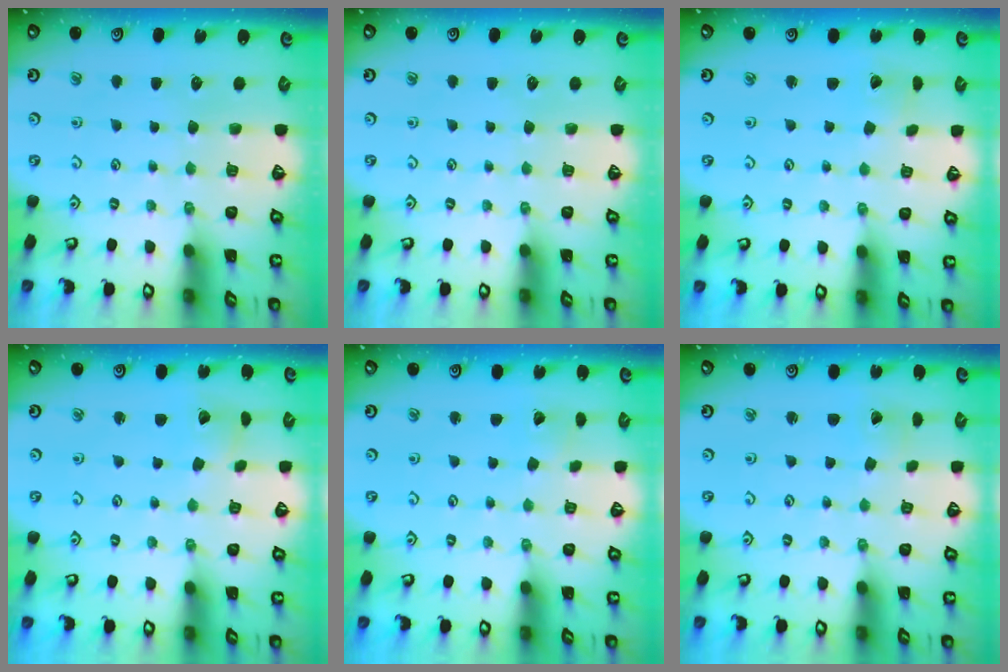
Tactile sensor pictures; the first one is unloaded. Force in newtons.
{"total": 0.0}
{"total": 2.1, "press": 2.1, "slide": 0.2}
{"total": 1.9, "press": 1.9, "slide": 0.3}
{"total": 2.3, "press": 2.3, "slide": 0.3}
{"total": 0.0}